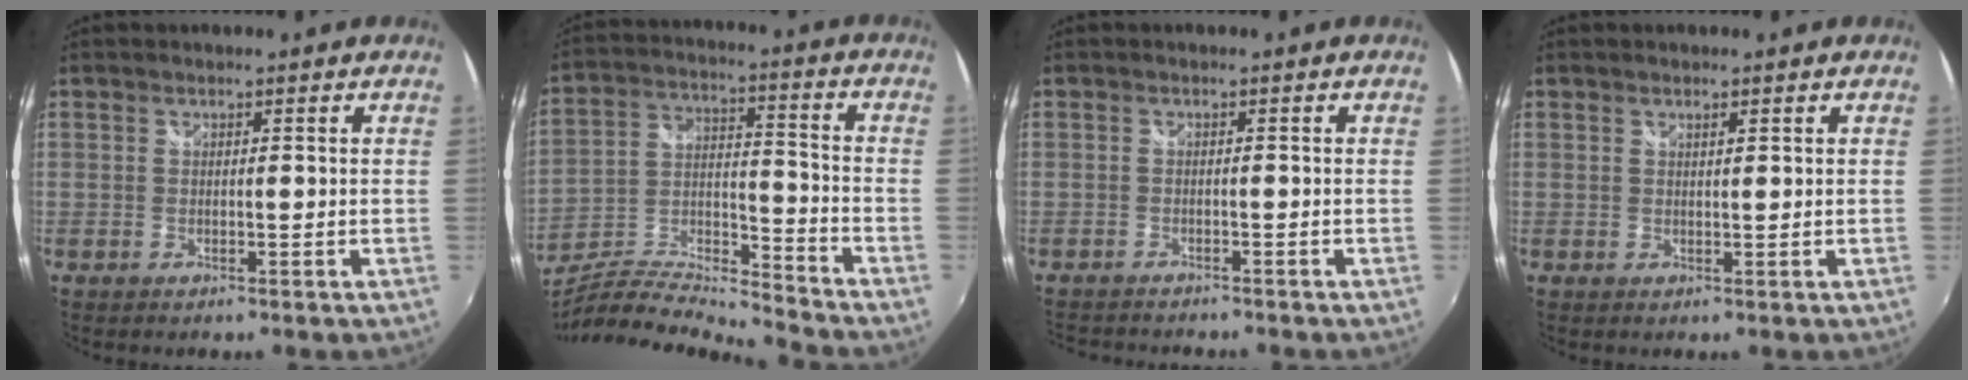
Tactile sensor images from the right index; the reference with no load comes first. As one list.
[{"total": 14.2, "force": [-12.9, 0.9, 5.8], "torque": [-0.117, -0.010, -0.239]}, {"total": 4.8, "force": [-4.6, 0.8, 1.1], "torque": [-0.038, -0.016, -0.077]}, {"total": 0.9, "force": [0.6, 0.1, 0.7], "torque": [-0.010, 0.002, 0.011]}]